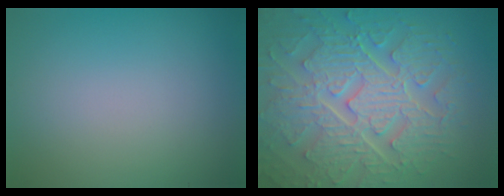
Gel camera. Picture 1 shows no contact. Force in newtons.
{"total": 9.2, "press": 6.7, "slide": 6.3}